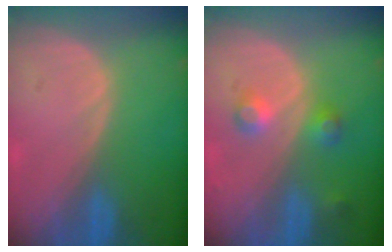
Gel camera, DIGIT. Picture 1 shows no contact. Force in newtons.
{"total": 3.8, "press": 3.8, "slide": 0.1}